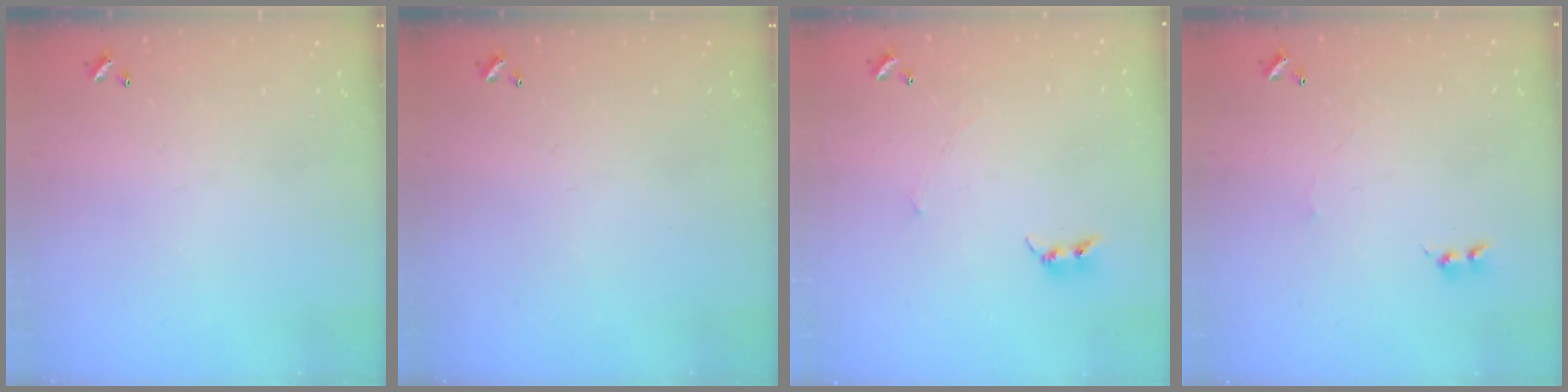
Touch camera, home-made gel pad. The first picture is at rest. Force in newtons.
{"total": 0.0}
{"total": 2.4, "press": 2.3, "slide": 0.4}
{"total": 0.8, "press": 0.7, "slide": 0.5}